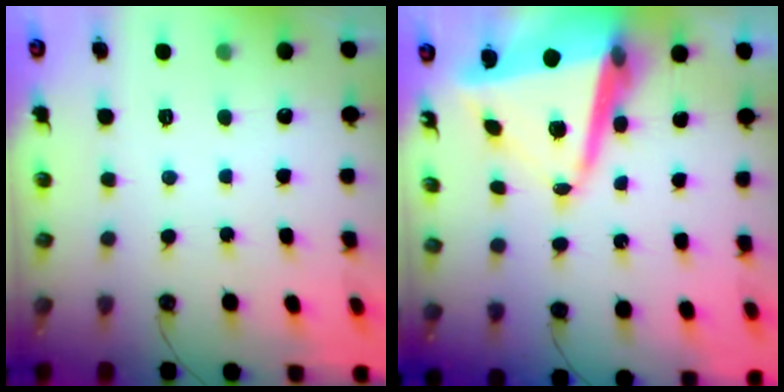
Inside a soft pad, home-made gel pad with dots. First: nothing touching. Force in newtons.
{"total": 13.4, "press": 13.3, "slide": 1.4}